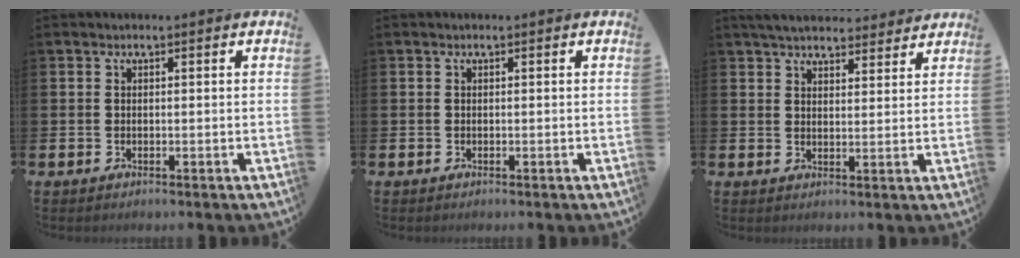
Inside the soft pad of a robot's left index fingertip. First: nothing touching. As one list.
[{"total": 0.0}, {"total": 4.9, "force": [4.7, 1.1, 1.0], "torque": [-0.027, -0.020, 0.085]}]